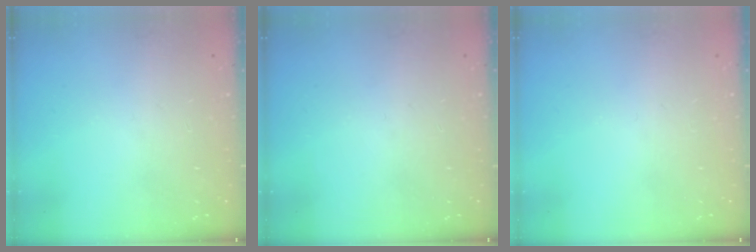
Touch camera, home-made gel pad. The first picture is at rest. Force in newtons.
{"total": 0.0}
{"total": 0.0}